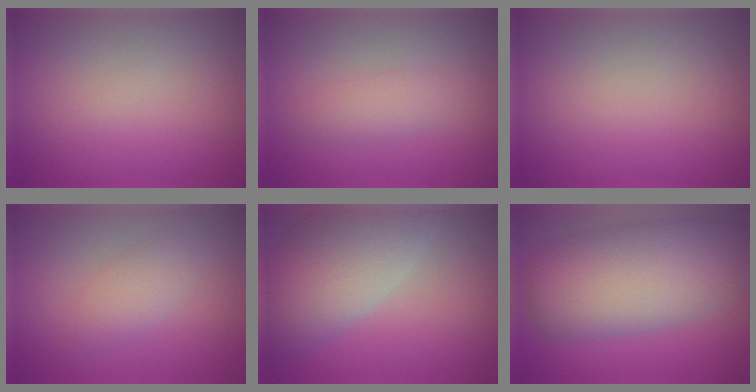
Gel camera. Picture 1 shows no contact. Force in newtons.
{"total": 1.7, "press": 1.7, "slide": 0.0}
{"total": 0.0}
{"total": 2.1, "press": 2.1, "slide": 0.0}
{"total": 8.2, "press": 8.2, "slide": 0.7}
{"total": 9.7, "press": 9.6, "slide": 0.4}